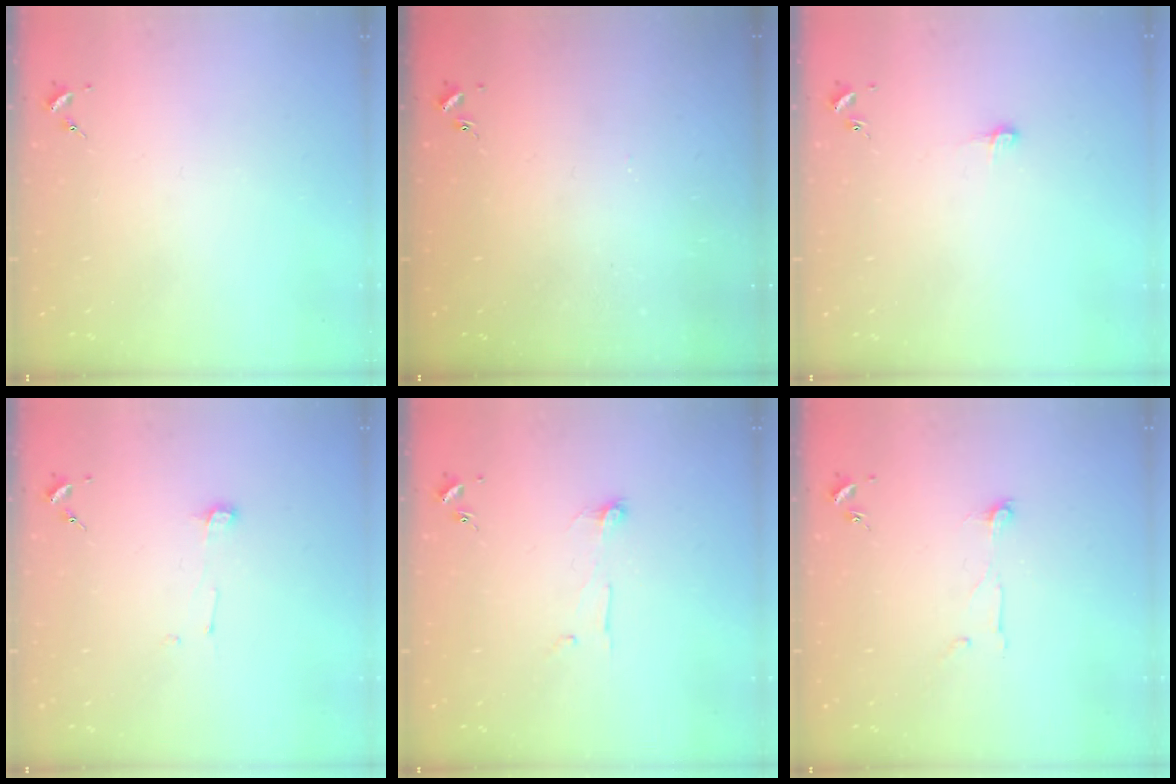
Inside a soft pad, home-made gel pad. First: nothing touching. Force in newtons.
{"total": 0.9, "press": 0.8, "slide": 0.2}
{"total": 5.4, "press": 5.4, "slide": 0.5}
{"total": 4.2, "press": 4.2, "slide": 0.5}
{"total": 6.2, "press": 6.2, "slide": 0.4}
{"total": 6.1, "press": 6.1, "slide": 0.3}